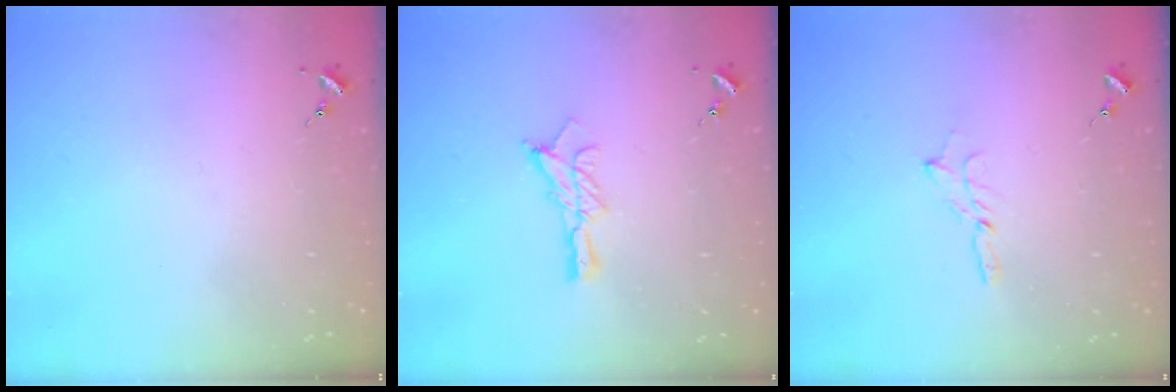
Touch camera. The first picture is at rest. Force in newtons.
{"total": 9.5, "press": 9.5, "slide": 0.4}
{"total": 2.3, "press": 2.3, "slide": 0.2}